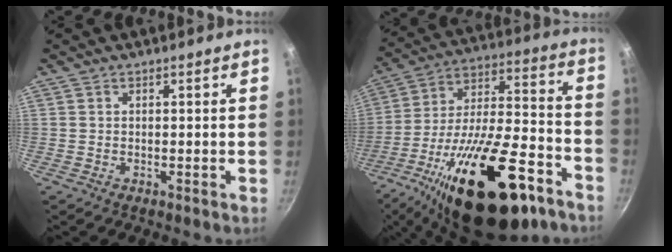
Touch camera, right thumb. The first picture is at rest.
{"total": 30.5, "force": [-16.5, 12.4, 22.5], "torque": [-0.347, 0.072, -0.254]}